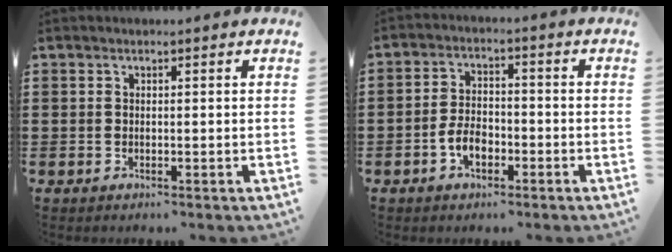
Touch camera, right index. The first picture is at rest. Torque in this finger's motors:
{"motor_torque": [1.66, 0.47, 0.59, 0.12]}